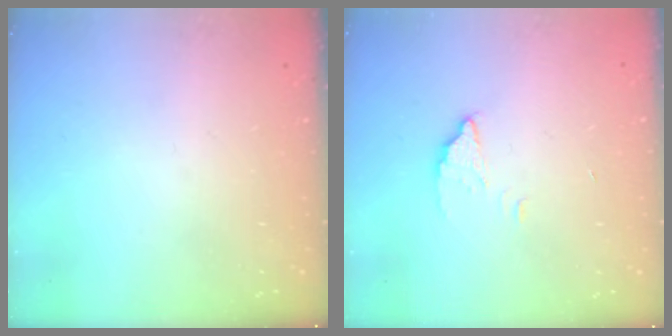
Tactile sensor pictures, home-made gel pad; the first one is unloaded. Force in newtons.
{"total": 2.6, "press": 2.6, "slide": 0.2}